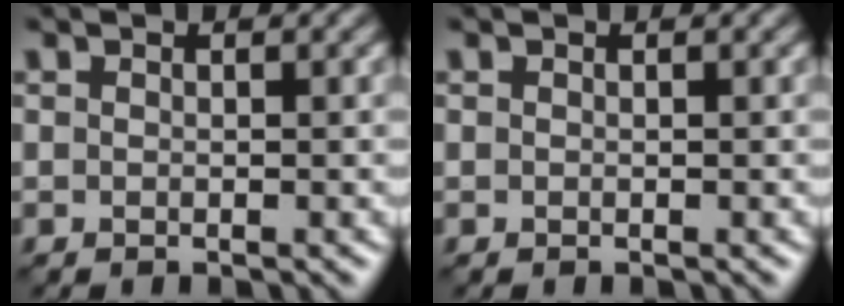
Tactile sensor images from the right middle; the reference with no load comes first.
{"total": 0.0}